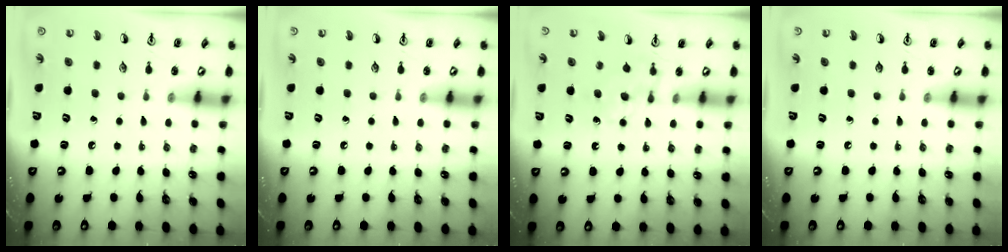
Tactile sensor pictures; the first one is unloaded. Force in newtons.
{"total": 0.0}
{"total": 6.5, "press": 6.5, "slide": 0.3}
{"total": 0.0}